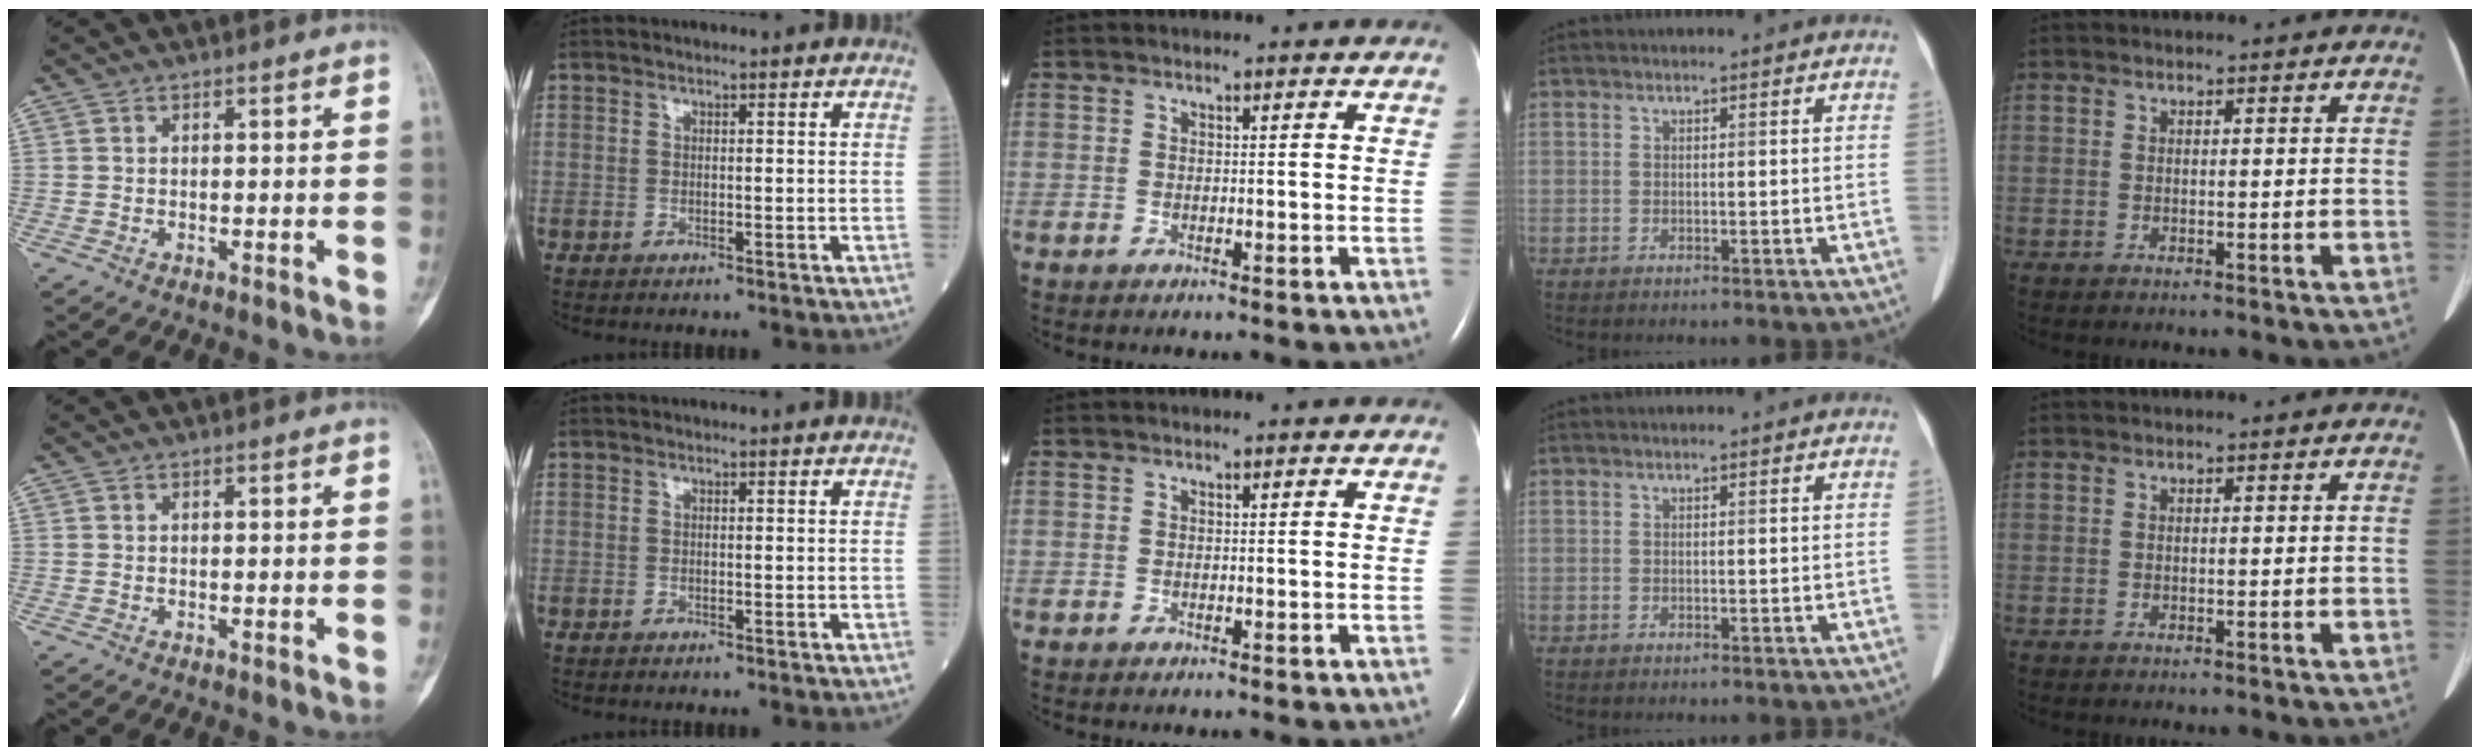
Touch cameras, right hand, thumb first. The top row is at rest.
{}